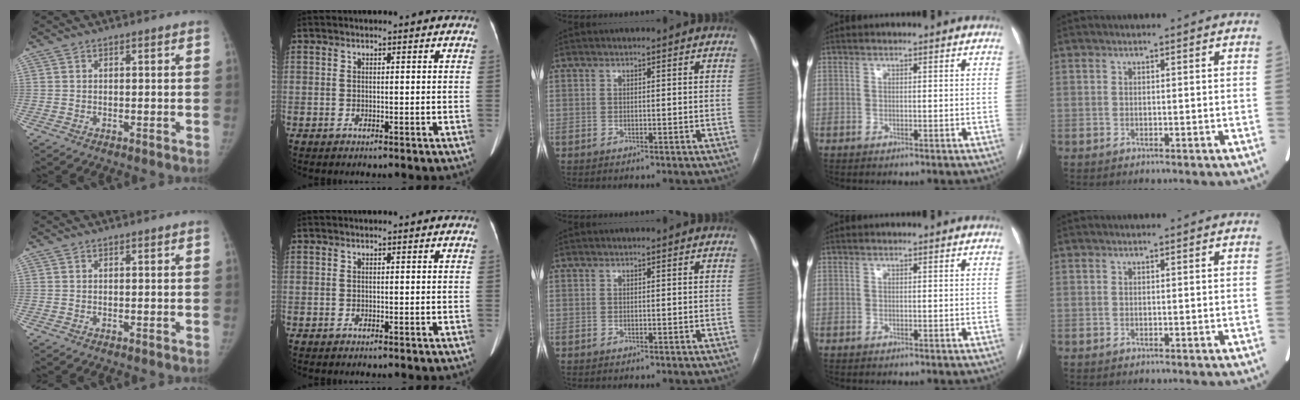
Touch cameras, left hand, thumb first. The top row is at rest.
{}